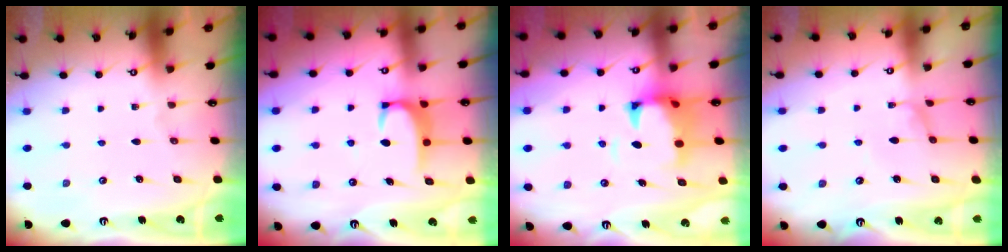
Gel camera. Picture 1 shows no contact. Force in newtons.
{"total": 3.2, "press": 3.2, "slide": 0.6}
{"total": 3.5, "press": 3.3, "slide": 1.2}
{"total": 0.7, "press": 0.5, "slide": 0.4}